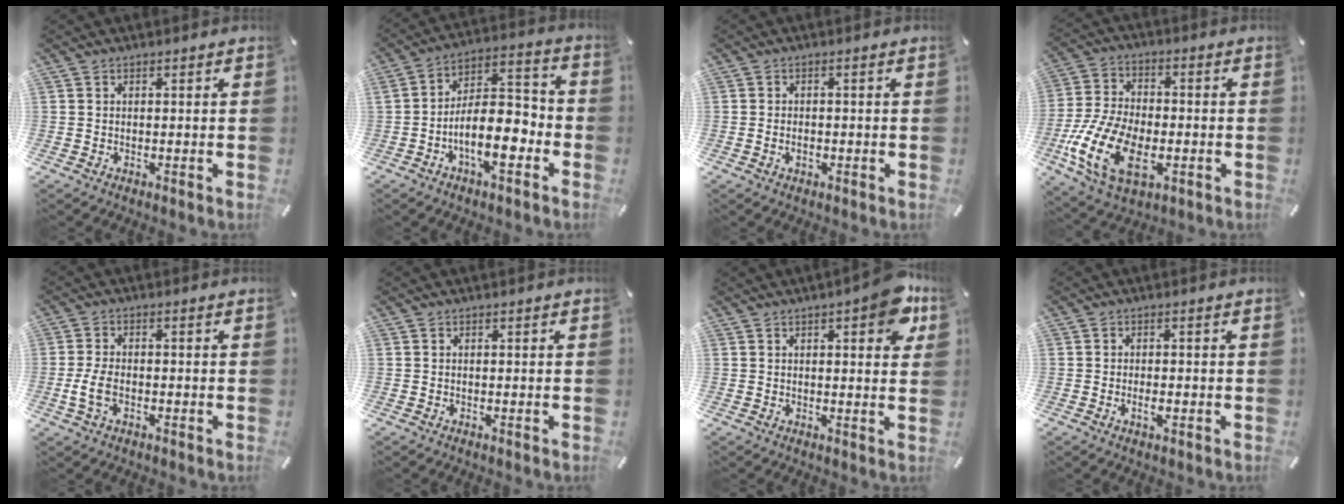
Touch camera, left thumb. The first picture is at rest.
{"total": 12.9, "force": [-5.6, 6.1, 10.0], "torque": [-0.162, 0.015, -0.100]}
{"total": 1.6, "force": [-0.5, 1.0, 1.1], "torque": [-0.020, 0.004, -0.009]}
{"total": 16.0, "force": [-5.6, 9.4, 11.8], "torque": [-0.266, 0.007, -0.102]}
{"total": 4.6, "force": [-1.4, 2.5, 3.5], "torque": [-0.077, 0.004, -0.026]}
{"total": 0.0}
{"total": 7.8, "force": [3.5, 2.8, 6.3], "torque": [-0.077, -0.010, 0.054]}
{"total": 2.4, "force": [-0.6, 0.7, 2.2], "torque": [-0.036, 0.001, -0.011]}